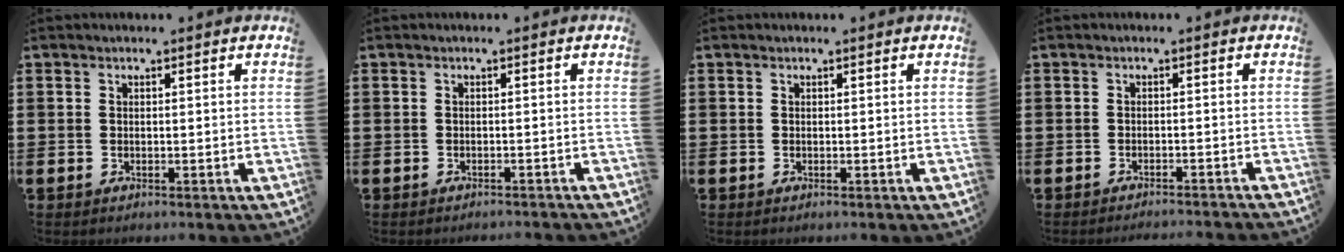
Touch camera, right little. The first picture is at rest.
{"total": 0.6, "force": [-0.6, -0.1, 0.1], "torque": [-0.001, -0.001, -0.013]}
{"total": 0.0}
{"total": 1.1, "force": [-1.1, -0.3, 0.0], "torque": [0.001, 0.003, -0.022]}